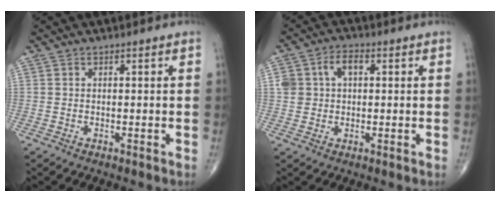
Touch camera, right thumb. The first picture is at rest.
{"total": 6.2, "force": [1.3, 4.4, 4.3], "torque": [-0.067, 0.015, 0.024]}